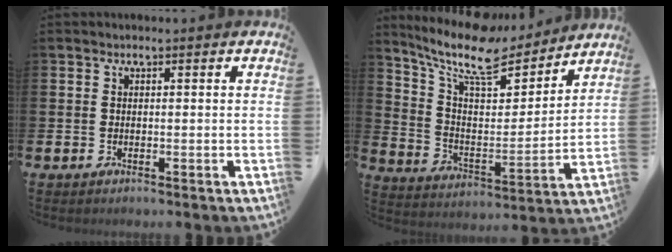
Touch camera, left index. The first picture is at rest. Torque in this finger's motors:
{"motor_torque": [1.10, -1.04, 0.92, 0.21]}